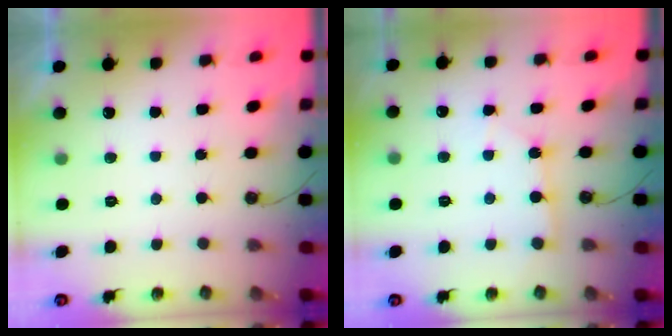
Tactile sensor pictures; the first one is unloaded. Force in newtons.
{"total": 2.7, "press": 2.7, "slide": 0.3}